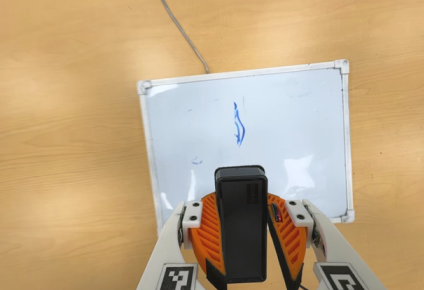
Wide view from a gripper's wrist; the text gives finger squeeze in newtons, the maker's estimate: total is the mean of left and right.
{"total": 9.0, "left": 9.5, "right": 8.5}